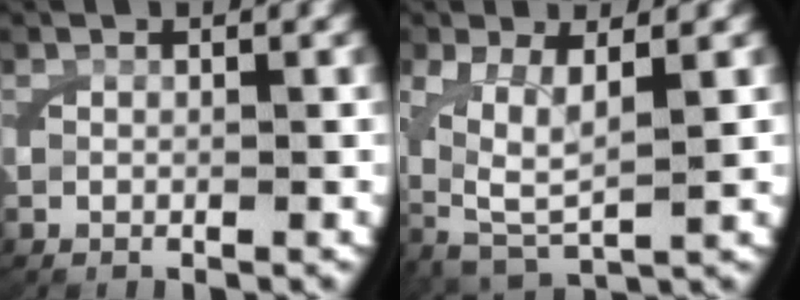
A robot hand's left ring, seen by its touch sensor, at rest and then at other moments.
{"total": 5.7, "force": [0.4, 3.8, 4.3], "torque": [-0.112, -0.041, 0.033]}